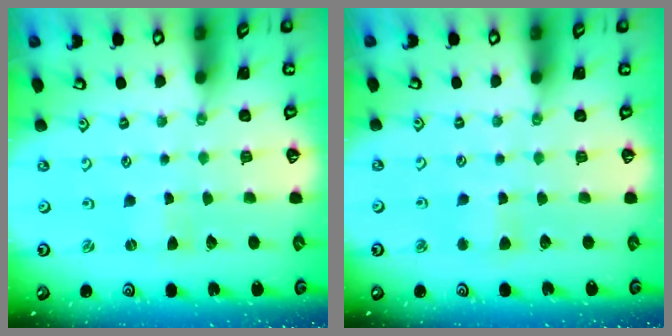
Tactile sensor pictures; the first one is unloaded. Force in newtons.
{"total": 3.3, "press": 3.3, "slide": 0.3}